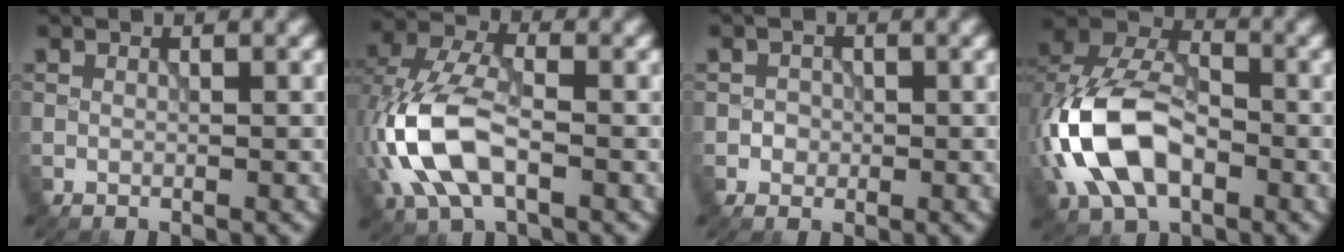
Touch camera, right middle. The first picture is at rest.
{"total": 8.9, "force": [-2.0, 5.1, 7.1], "torque": [-0.167, 0.009, -0.052]}
{"total": 1.2, "force": [-0.2, 1.1, 0.3], "torque": [0.005, -0.001, -0.005]}
{"total": 11.2, "force": [-2.7, 7.0, 8.3], "torque": [-0.192, 0.001, -0.062]}